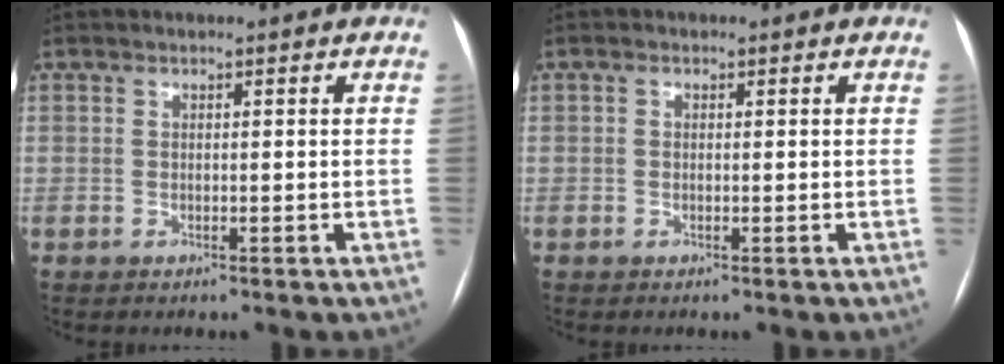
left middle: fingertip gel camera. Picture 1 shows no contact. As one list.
[{"total": 0.7, "force": [0.1, 0.6, 0.4], "torque": [-0.007, 0.004, -0.001]}]